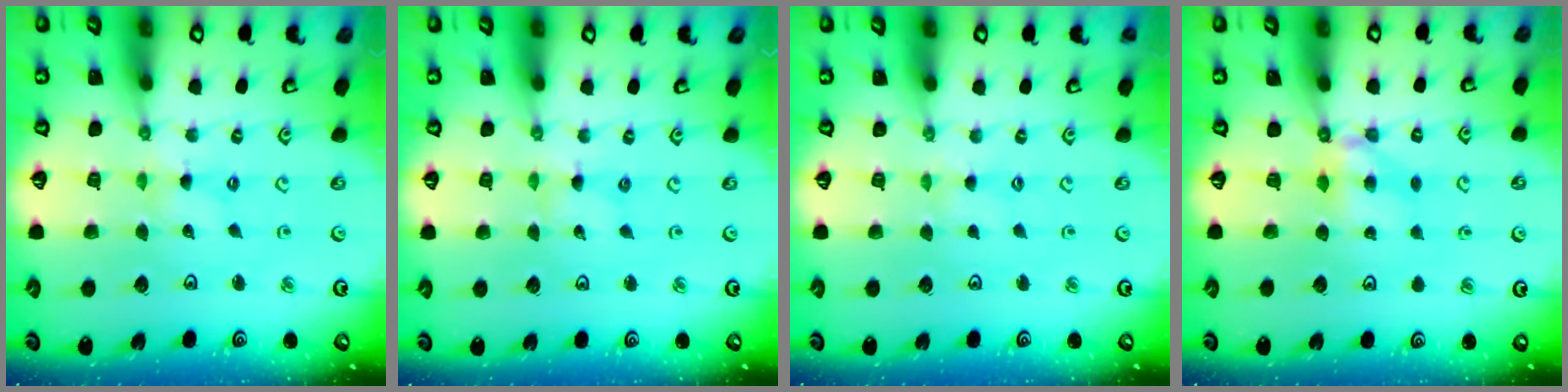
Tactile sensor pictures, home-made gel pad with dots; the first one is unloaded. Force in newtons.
{"total": 0.0}
{"total": 1.5, "press": 1.5, "slide": 0.3}
{"total": 5.9, "press": 5.9, "slide": 0.2}